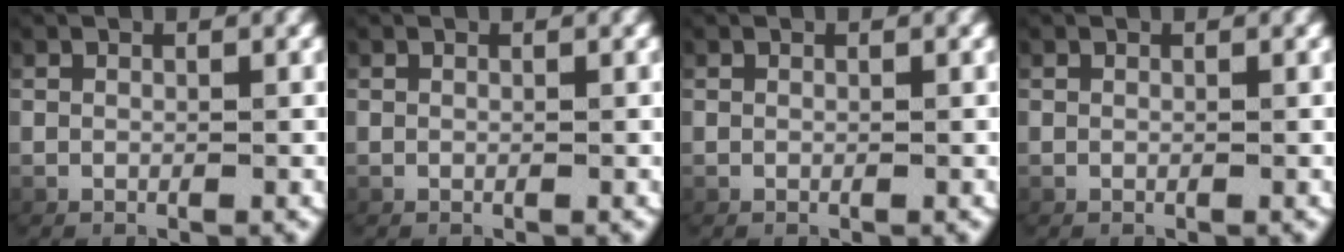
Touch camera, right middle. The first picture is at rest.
{"total": 0.0}
{"total": 0.0}
{"total": 0.0}